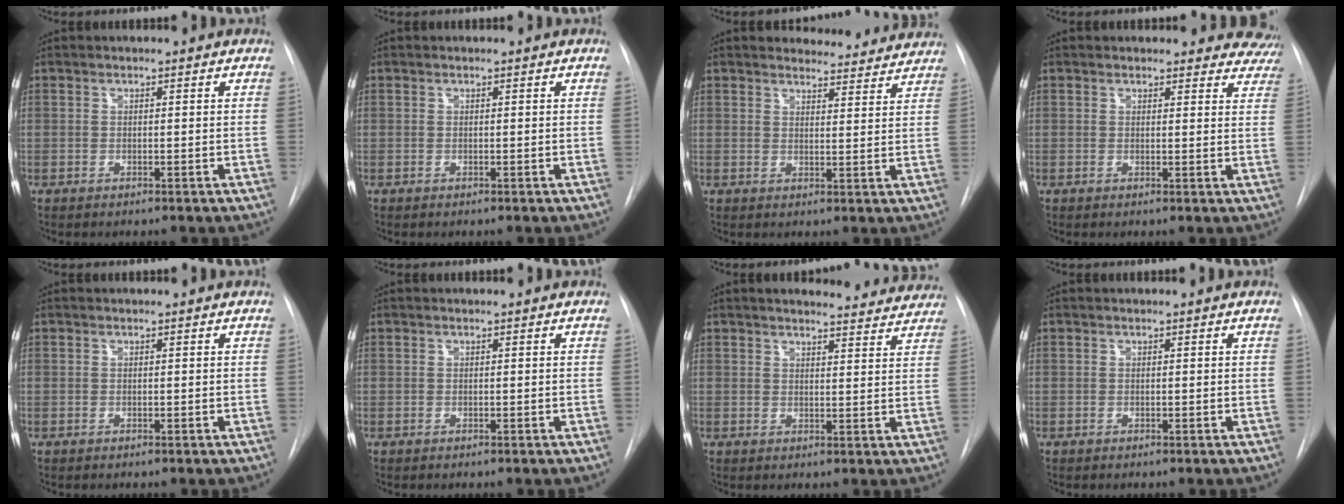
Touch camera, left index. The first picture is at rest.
{"total": 0.0}
{"total": 9.7, "force": [9.3, 2.4, 1.0], "torque": [0.012, -0.012, 0.092]}
{"total": 9.1, "force": [8.4, 3.4, 0.2], "torque": [0.051, -0.021, 0.049]}
{"total": 0.0}
{"total": 0.0}
{"total": 14.7, "force": [13.9, 2.8, 4.0], "torque": [-0.032, -0.015, 0.148]}
{"total": 0.0}